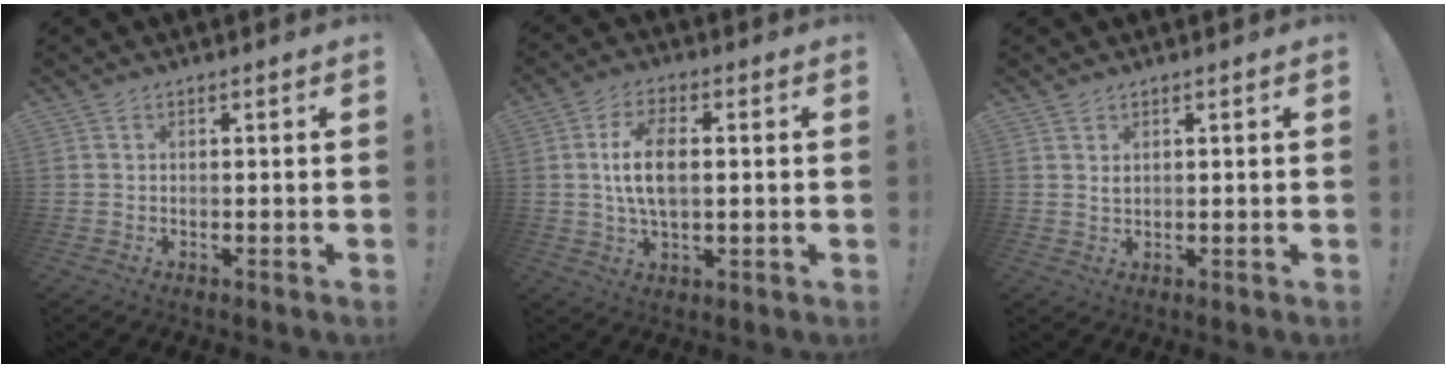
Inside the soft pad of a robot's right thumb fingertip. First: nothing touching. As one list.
[{"total": 10.1, "force": [0.9, 5.5, 8.5], "torque": [-0.157, 0.001, 0.016]}, {"total": 1.3, "force": [0.9, 0.6, 0.7], "torque": [-0.010, -0.002, 0.016]}]